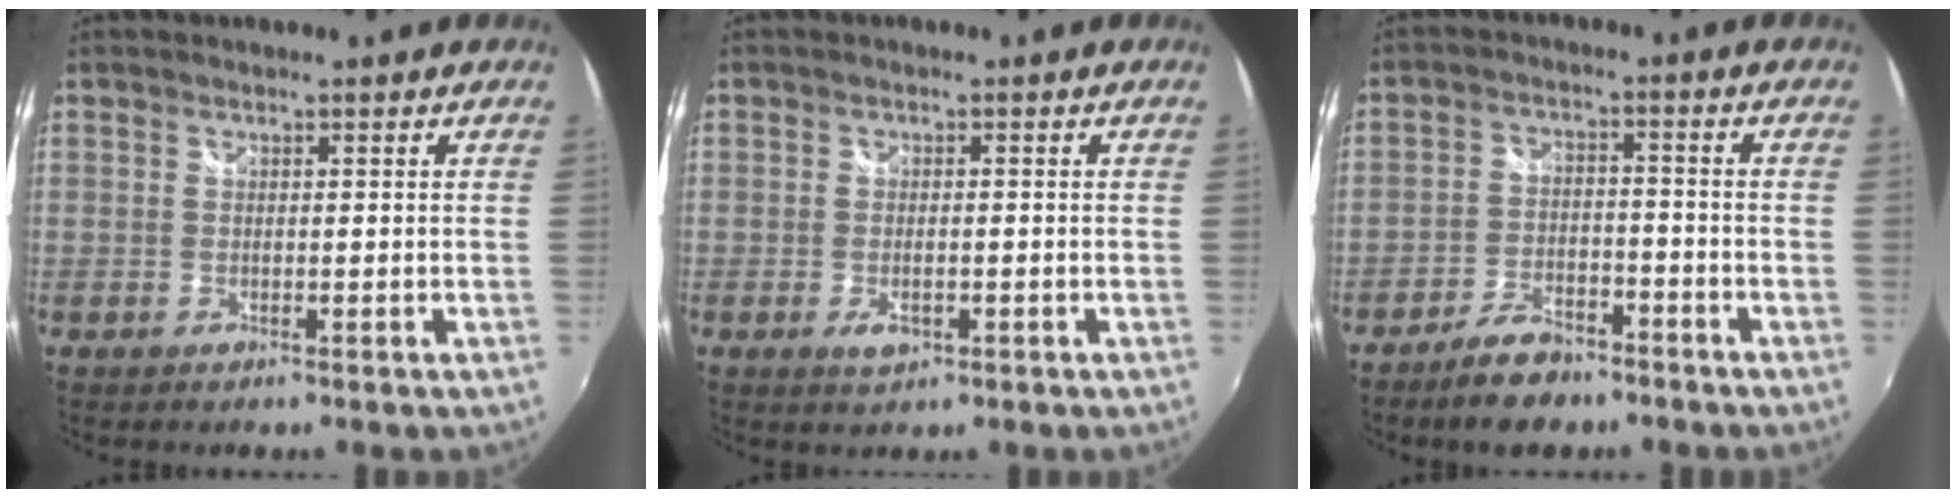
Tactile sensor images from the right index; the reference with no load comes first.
{"total": 3.1, "force": [-1.2, 1.6, 2.4], "torque": [-0.047, -0.005, -0.018]}
{"total": 7.9, "force": [-6.1, 3.4, 3.7], "torque": [-0.091, 0.007, -0.100]}